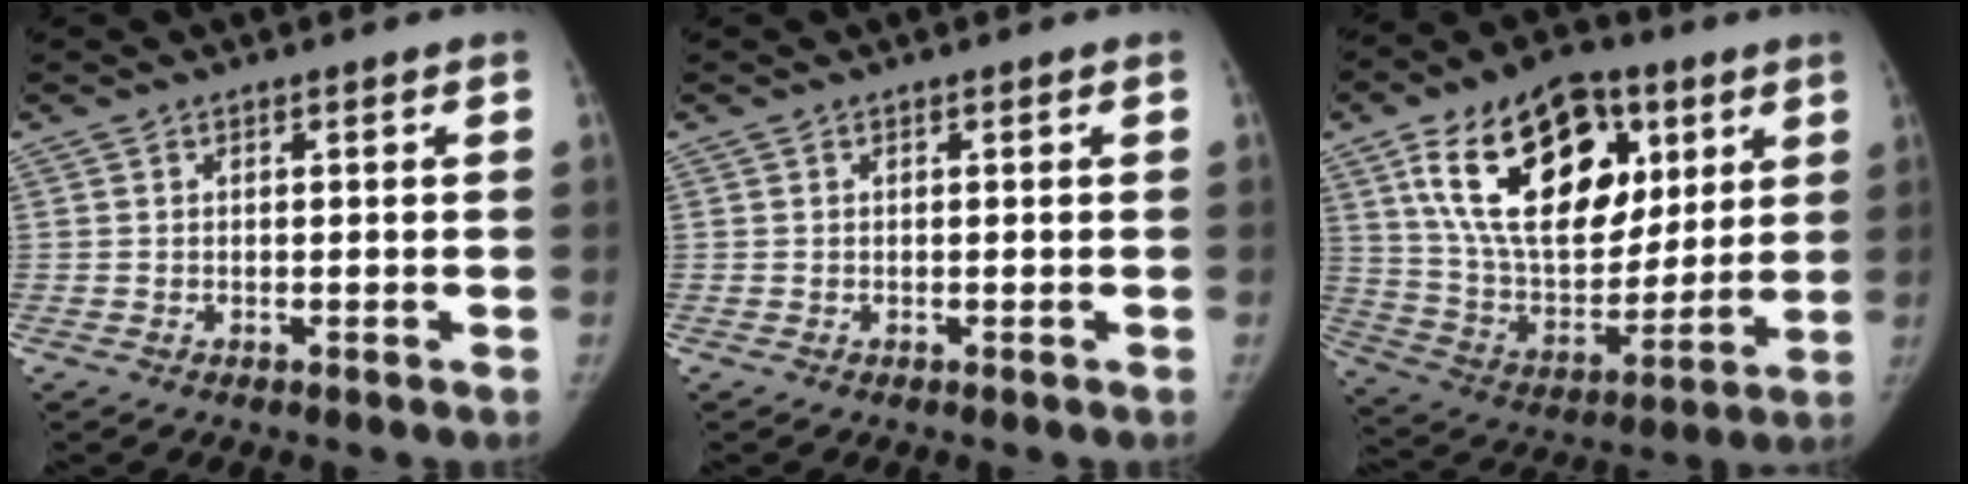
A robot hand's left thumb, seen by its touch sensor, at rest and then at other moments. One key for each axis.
{"total": 0.0}
{"total": 27.0, "fx": 11.0, "fy": 16.2, "fz": 18.6, "tx": -0.290, "ty": -0.018, "tz": 0.194}